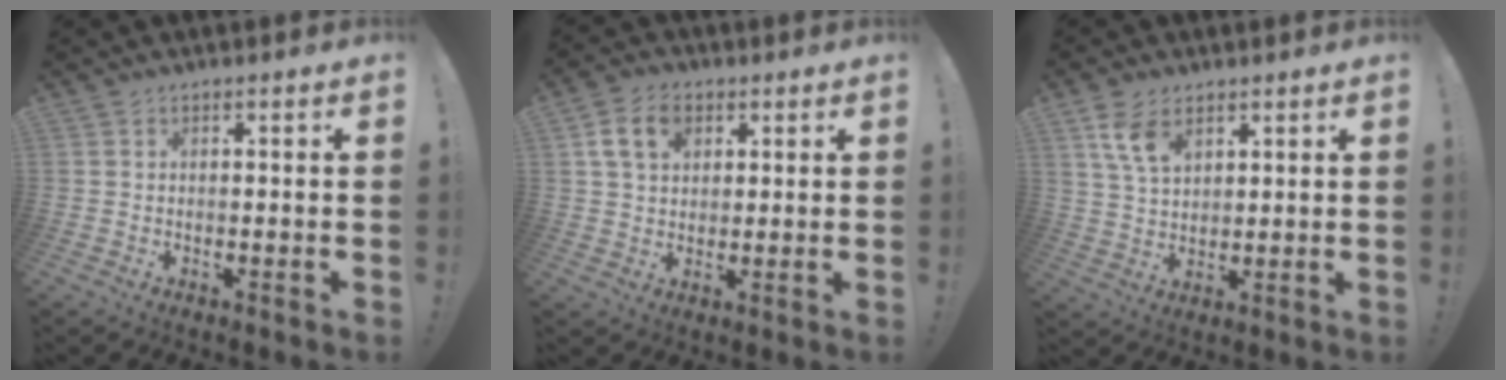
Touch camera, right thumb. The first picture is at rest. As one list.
[{"total": 9.2, "force": [3.7, 6.7, 5.2], "torque": [-0.081, 0.001, 0.072]}, {"total": 8.4, "force": [4.8, 4.8, 5.0], "torque": [-0.083, -0.019, 0.093]}]